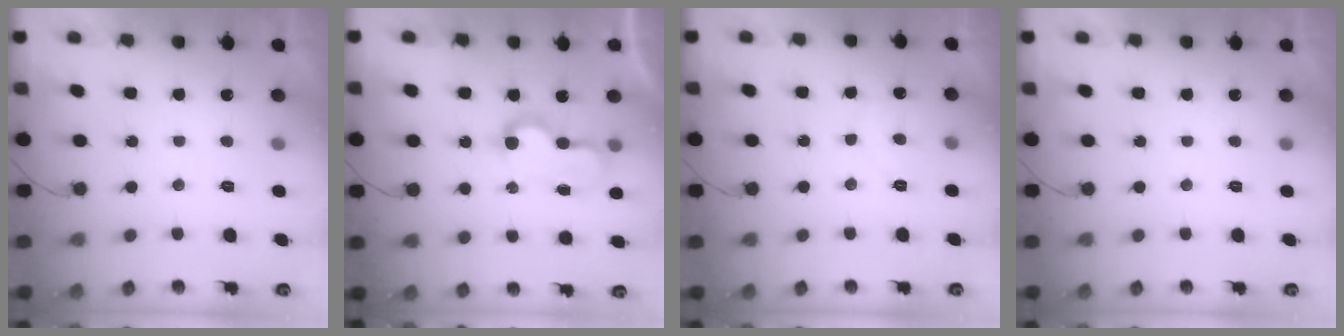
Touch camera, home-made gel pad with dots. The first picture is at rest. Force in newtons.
{"total": 7.6, "press": 7.6, "slide": 0.3}
{"total": 4.8, "press": 4.8, "slide": 0.4}
{"total": 0.0}